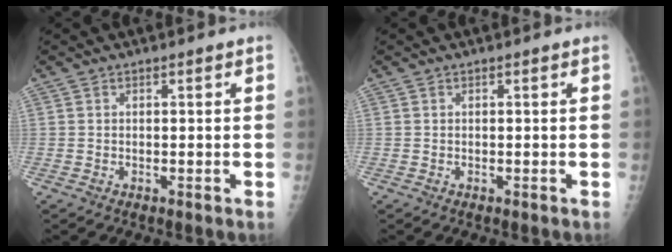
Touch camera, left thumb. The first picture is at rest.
{"total": 0.0}